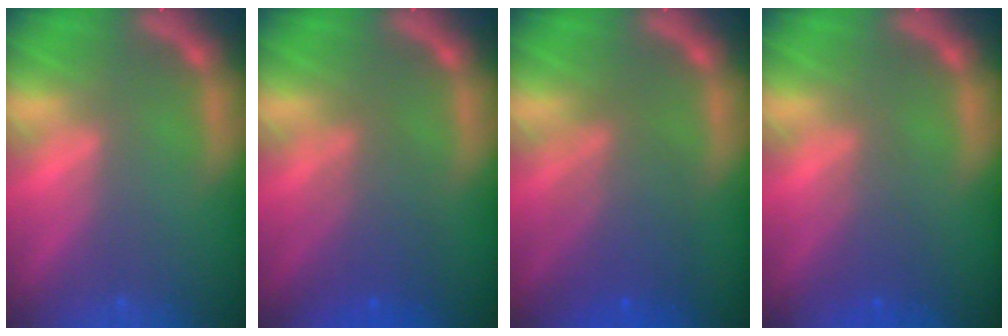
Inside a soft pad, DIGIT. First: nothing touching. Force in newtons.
{"total": 4.1}
{"total": 5.5}
{"total": 2.5}